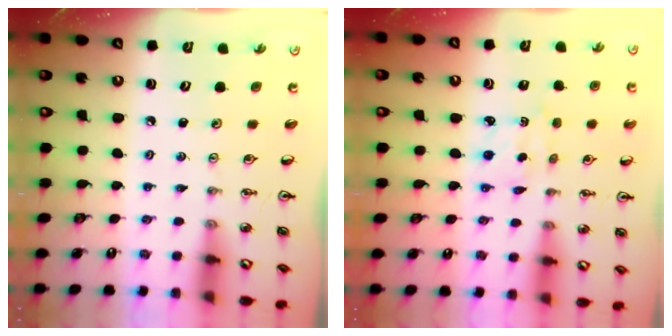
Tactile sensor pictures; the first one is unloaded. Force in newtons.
{"total": 2.2, "press": 2.2, "slide": 0.4}